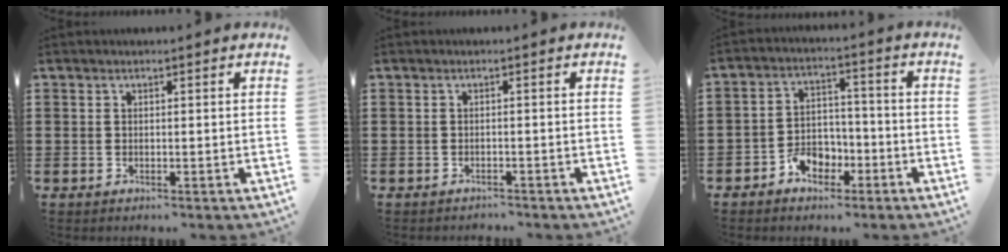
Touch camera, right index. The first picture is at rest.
{"total": 0.9, "force": [-0.9, 0.1, 0.0], "torque": [-0.003, -0.001, -0.020]}
{"total": 5.3, "force": [-3.1, 3.4, 2.5], "torque": [-0.054, 0.009, -0.059]}